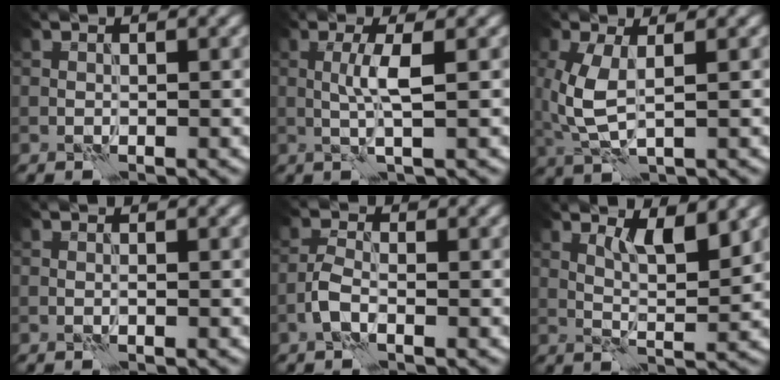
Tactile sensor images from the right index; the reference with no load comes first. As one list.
[{"total": 2.5, "force": [0.3, 0.2, 2.5], "torque": [-0.052, 0.004, 0.005]}, {"total": 4.5, "force": [0.5, 2.1, 4.0], "torque": [-0.110, 0.000, 0.011]}, {"total": 0.0}, {"total": 1.9, "force": [-1.0, 0.8, 1.4], "torque": [-0.032, 0.006, -0.025]}, {"total": 3.5, "force": [2.0, 0.8, 2.8], "torque": [-0.049, -0.007, 0.037]}]